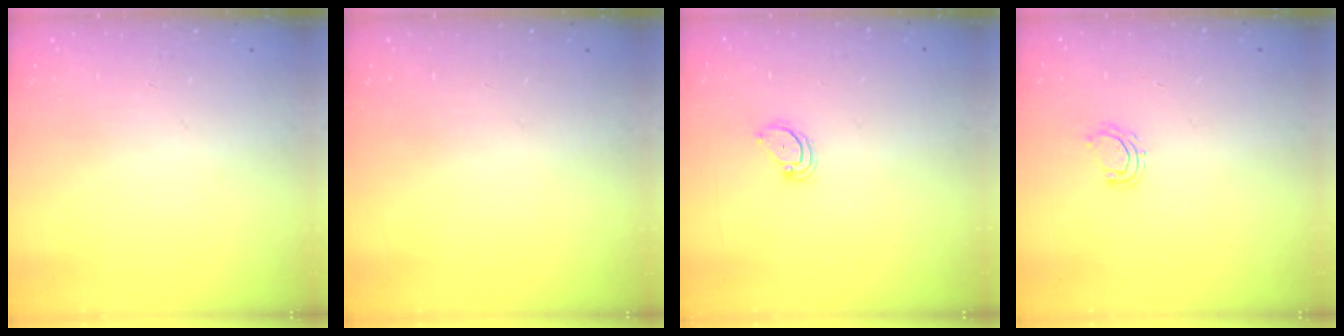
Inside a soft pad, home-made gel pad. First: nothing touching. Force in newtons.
{"total": 0.0}
{"total": 3.7, "press": 3.7, "slide": 0.3}
{"total": 5.0, "press": 4.8, "slide": 1.0}